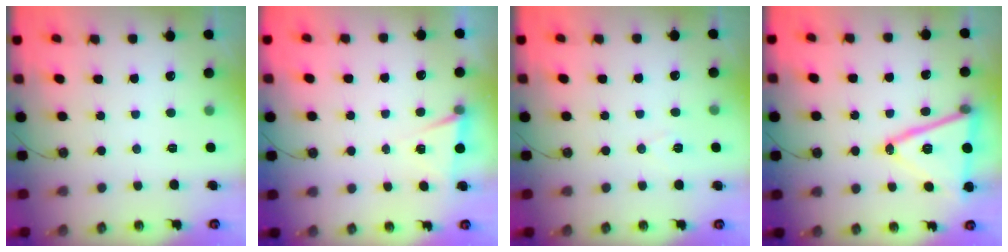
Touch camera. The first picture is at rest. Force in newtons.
{"total": 5.4, "press": 3.2, "slide": 4.3}
{"total": 6.1, "press": 4.0, "slide": 4.6}
{"total": 18.5, "press": 18.2, "slide": 3.4}